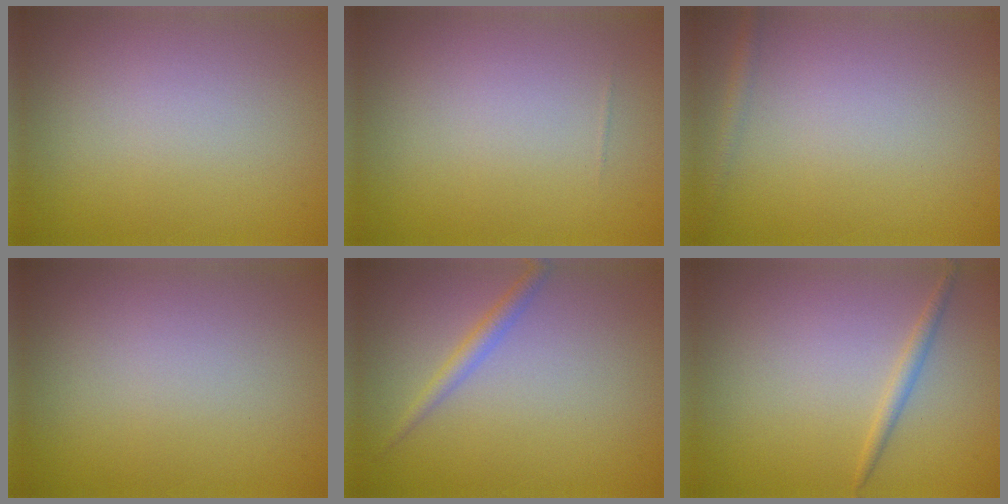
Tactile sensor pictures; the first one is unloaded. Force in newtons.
{"total": 0.0}
{"total": 0.9, "press": 0.9, "slide": 0.1}
{"total": 0.0}
{"total": 1.6, "press": 1.6, "slide": 0.0}
{"total": 1.2, "press": 1.2, "slide": 0.1}